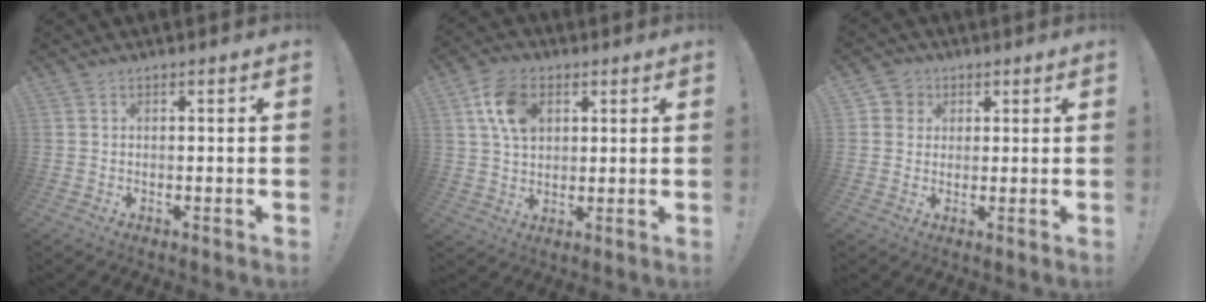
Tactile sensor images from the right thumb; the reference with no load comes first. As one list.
[{"total": 11.1, "force": [4.0, 7.8, 6.9], "torque": [-0.114, 0.008, 0.080]}, {"total": 4.2, "force": [1.1, 3.9, 0.9], "torque": [-0.012, -0.003, 0.021]}]